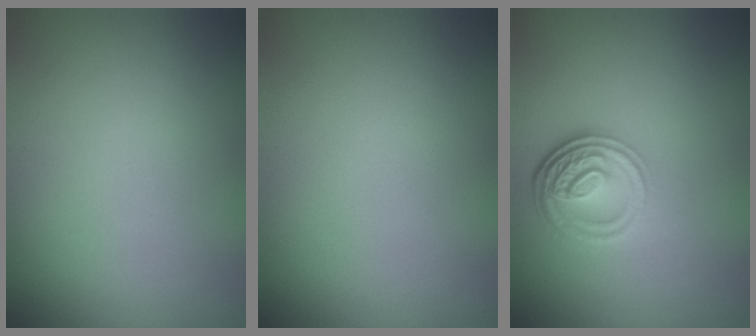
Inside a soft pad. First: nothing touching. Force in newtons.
{"total": 0.0}
{"total": 4.6, "press": 3.5, "slide": 3.0}